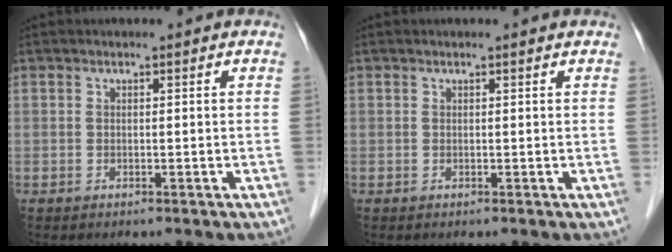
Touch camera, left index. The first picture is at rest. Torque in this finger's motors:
{"motor_torque": [0.18, -0.06, -0.01, -0.01]}